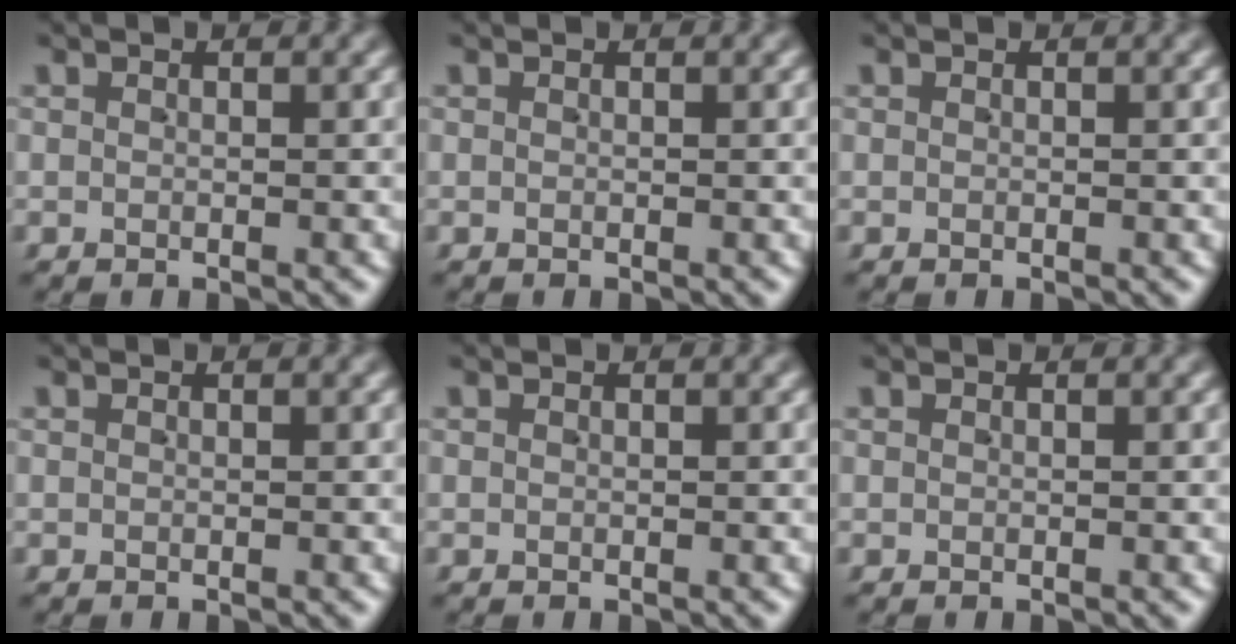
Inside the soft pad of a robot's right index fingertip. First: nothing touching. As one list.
[{"total": 0.0}, {"total": 0.0}, {"total": 0.0}, {"total": 0.0}, {"total": 0.0}]